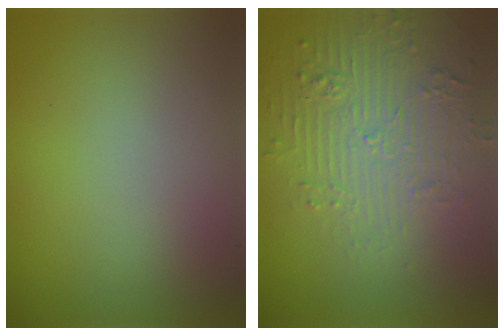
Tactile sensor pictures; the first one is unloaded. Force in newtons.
{"total": 5.2, "press": 3.7, "slide": 3.6}